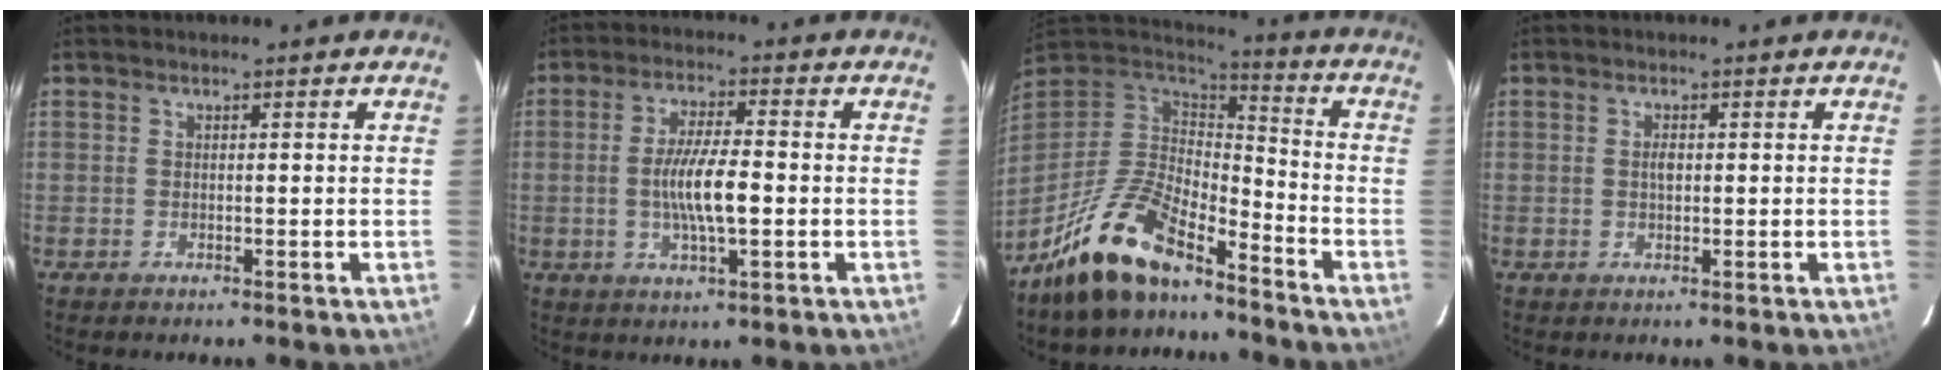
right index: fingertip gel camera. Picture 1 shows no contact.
{"total": 8.3, "force": [-1.1, 1.8, 8.0], "torque": [-0.151, -0.001, -0.021]}
{"total": 17.0, "force": [-12.8, 5.9, 9.5], "torque": [-0.201, -0.007, -0.240]}
{"total": 1.4, "force": [0.1, 0.8, 1.1], "torque": [-0.019, 0.004, 0.001]}